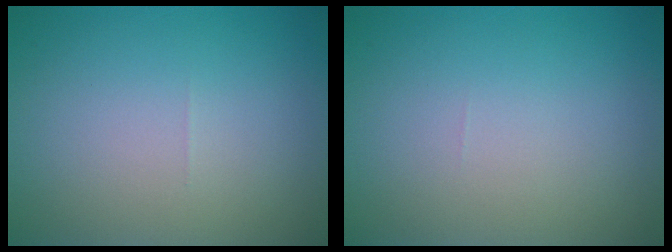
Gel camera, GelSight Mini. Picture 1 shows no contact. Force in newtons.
{"total": 0.0}